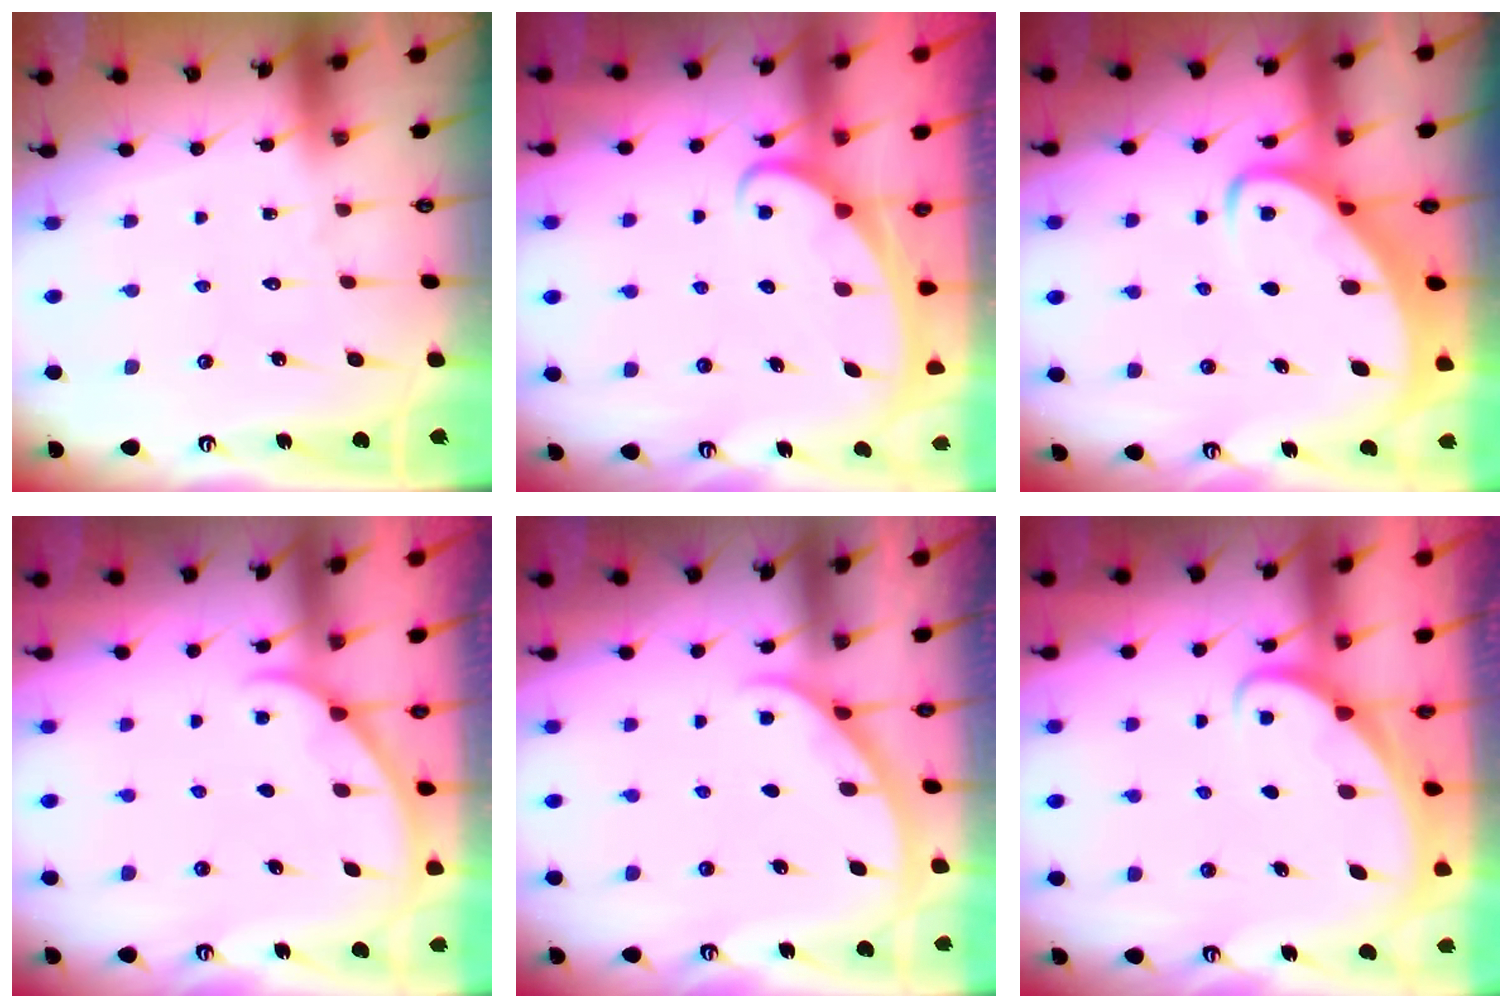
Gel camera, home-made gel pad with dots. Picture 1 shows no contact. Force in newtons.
{"total": 2.4, "press": 2.3, "slide": 0.3}
{"total": 3.9, "press": 3.9, "slide": 0.5}
{"total": 1.7, "press": 1.7, "slide": 0.2}
{"total": 2.4, "press": 2.3, "slide": 0.3}
{"total": 1.8, "press": 1.8, "slide": 0.0}